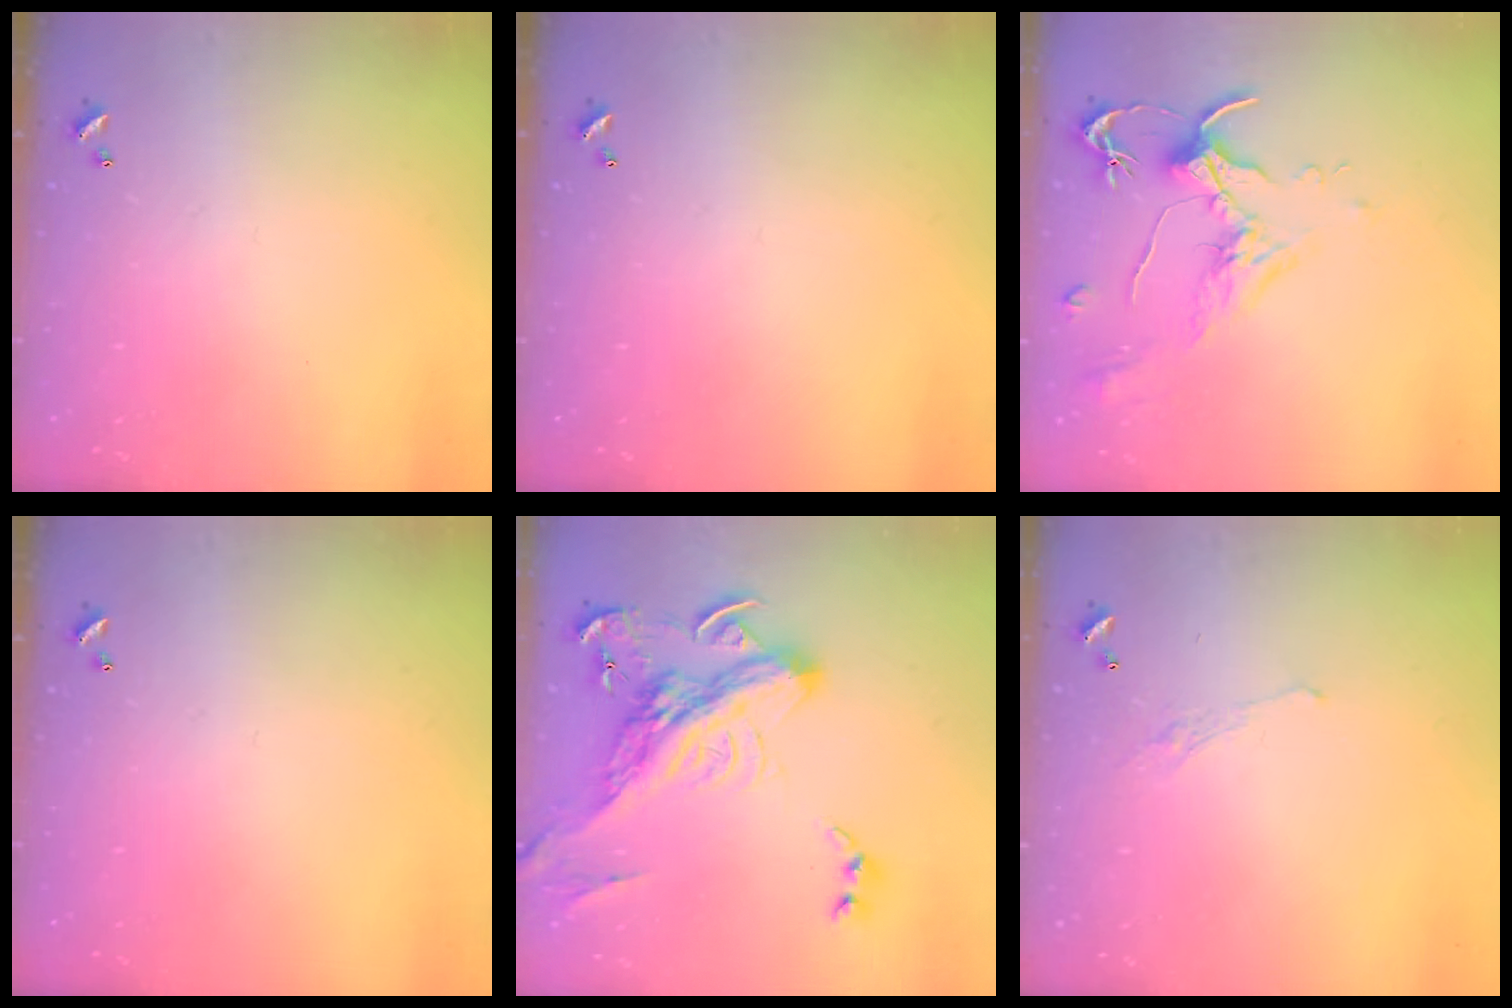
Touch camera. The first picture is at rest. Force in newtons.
{"total": 0.0}
{"total": 1.9, "press": 1.9, "slide": 0.6}
{"total": 0.0}
{"total": 12.4, "press": 12.2, "slide": 2.4}
{"total": 0.5, "press": 0.2, "slide": 0.5}